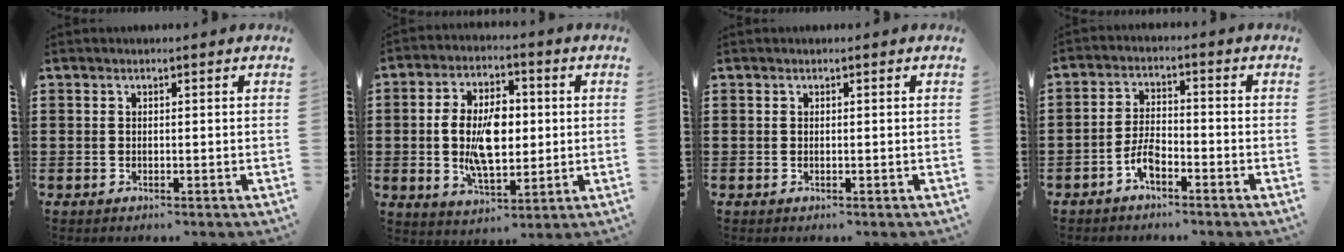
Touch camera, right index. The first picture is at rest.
{"total": 9.7, "force": [0.1, 5.6, 7.9], "torque": [-0.160, 0.010, -0.002]}
{"total": 0.0}
{"total": 4.4, "force": [-2.7, 1.7, 3.1], "torque": [-0.074, 0.004, -0.056]}